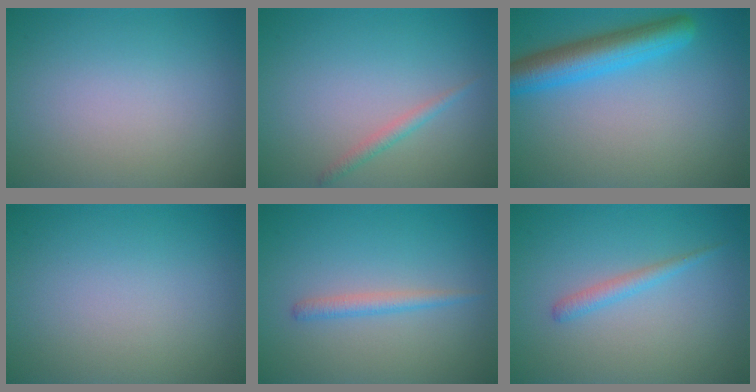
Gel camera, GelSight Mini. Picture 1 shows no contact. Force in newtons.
{"total": 1.2, "press": 1.2, "slide": 0.0}
{"total": 5.4, "press": 5.4, "slide": 0.2}
{"total": 0.0}
{"total": 1.5, "press": 1.5, "slide": 0.1}
{"total": 1.4, "press": 1.4, "slide": 0.1}